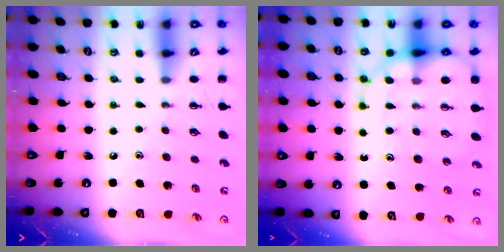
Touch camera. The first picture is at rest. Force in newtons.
{"total": 14.0, "press": 13.6, "slide": 3.5}